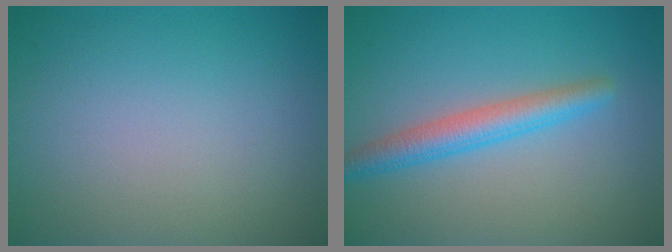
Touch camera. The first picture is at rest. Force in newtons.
{"total": 3.3, "press": 3.3, "slide": 0.0}